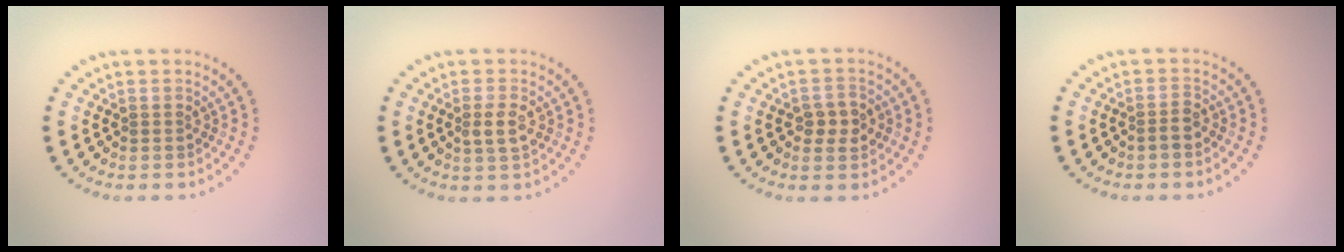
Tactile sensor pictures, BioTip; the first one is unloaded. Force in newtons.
{"total": 2.1, "press": 2.1, "slide": 0.4}
{"total": 2.2, "press": 2.2, "slide": 0.3}
{"total": 1.1, "press": 0.9, "slide": 0.6}